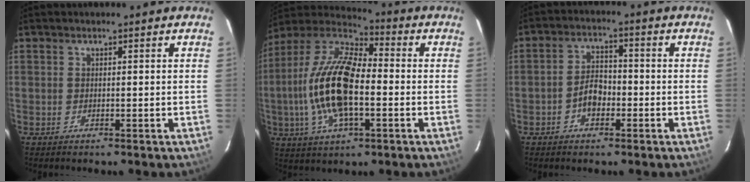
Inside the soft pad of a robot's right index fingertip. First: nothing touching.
{"total": 19.2, "force": [-2.5, 8.3, 17.1], "torque": [-0.348, 0.003, -0.055]}
{"total": 4.9, "force": [-2.0, 3.0, 3.3], "torque": [-0.063, 0.013, -0.033]}